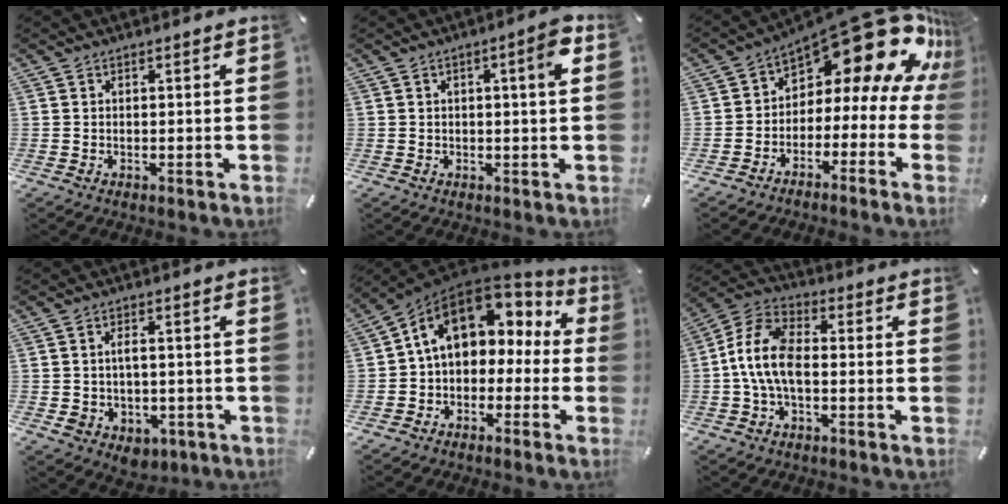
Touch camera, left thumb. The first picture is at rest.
{"total": 4.2, "force": [1.1, 0.7, 4.0], "torque": [-0.062, -0.002, 0.013]}
{"total": 18.7, "force": [10.1, 8.4, 13.2], "torque": [-0.188, -0.076, 0.171]}
{"total": 5.1, "force": [-0.3, 4.0, 3.1], "torque": [-0.052, 0.005, -0.004]}
{"total": 12.0, "force": [4.1, 8.7, 7.3], "torque": [-0.124, -0.009, 0.074]}
{"total": 10.3, "force": [-2.0, 5.9, 8.2], "torque": [-0.182, 0.007, -0.037]}